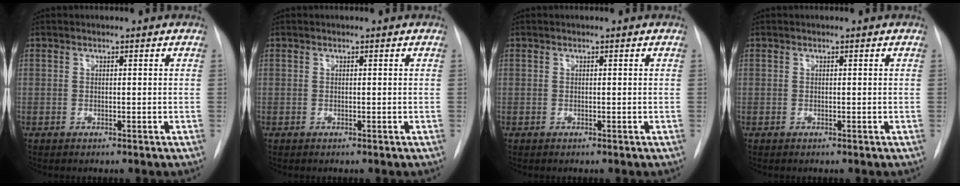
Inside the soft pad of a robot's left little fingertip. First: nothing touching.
{"total": 0.0}
{"total": 0.0}
{"total": 0.0}